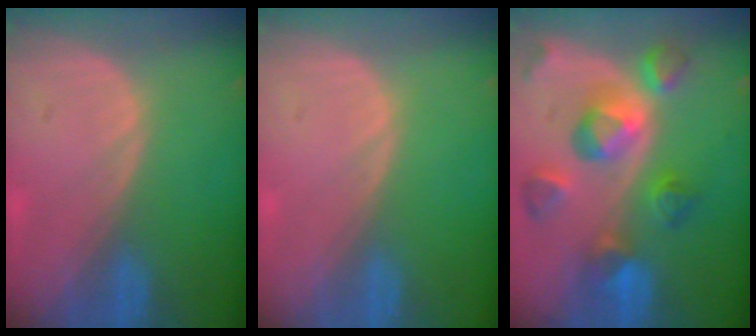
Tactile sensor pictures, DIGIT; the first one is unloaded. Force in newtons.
{"total": 0.0}
{"total": 10.4, "press": 9.2, "slide": 4.9}